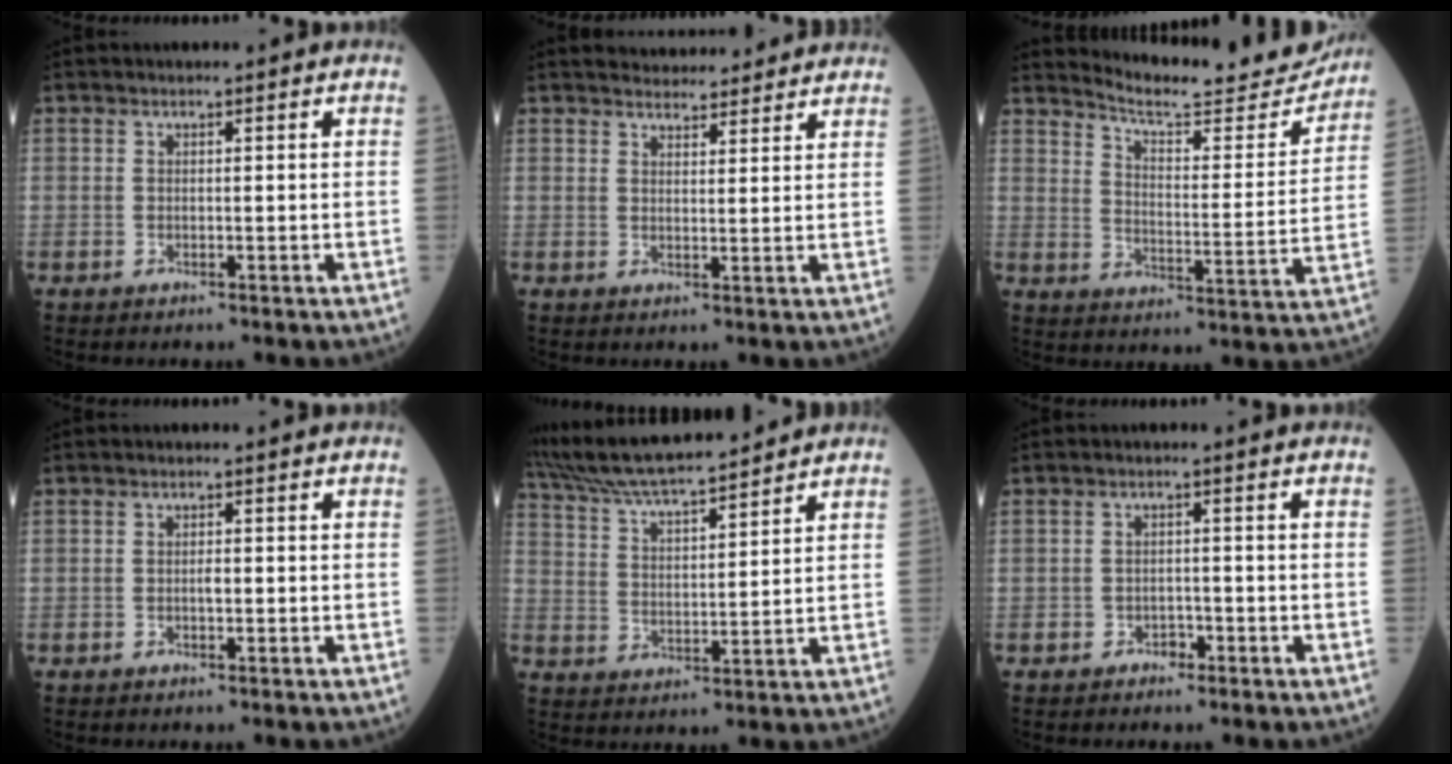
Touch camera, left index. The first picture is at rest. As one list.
[{"total": 9.2, "force": [8.6, 2.0, 2.4], "torque": [-0.028, 0.016, 0.107]}, {"total": 16.6, "force": [16.1, 2.1, 3.4], "torque": [-0.046, -0.051, 0.208]}, {"total": 0.9, "force": [-0.3, 0.3, 0.8], "torque": [-0.014, 0.002, -0.006]}, {"total": 15.0, "force": [13.5, 1.2, 6.3], "torque": [-0.124, 0.022, 0.239]}, {"total": 1.6, "force": [-1.1, 1.1, 0.5], "torque": [-0.007, 0.005, -0.018]}]